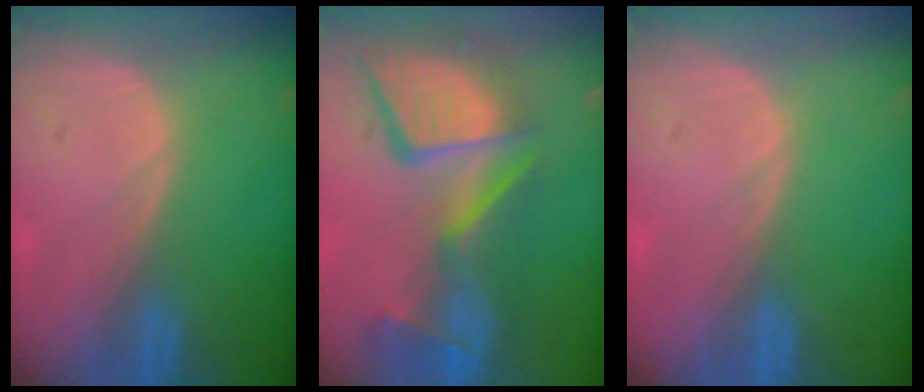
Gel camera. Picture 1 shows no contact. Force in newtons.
{"total": 13.8, "press": 11.3, "slide": 8.0}
{"total": 0.0}